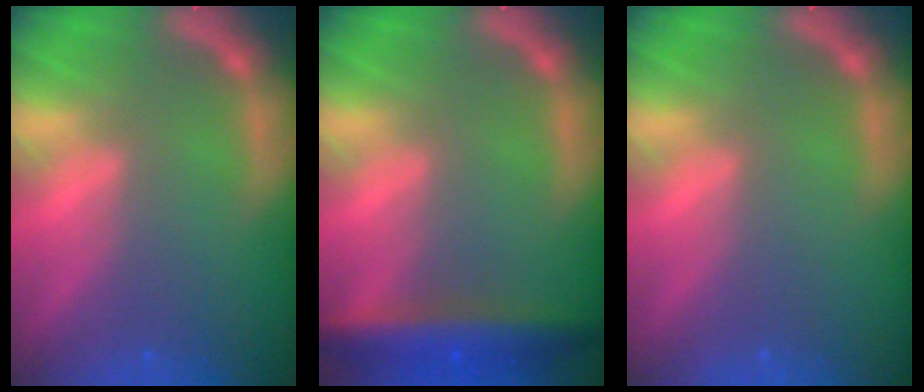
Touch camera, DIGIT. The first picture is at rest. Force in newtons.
{"total": 6.0}
{"total": 0.0}